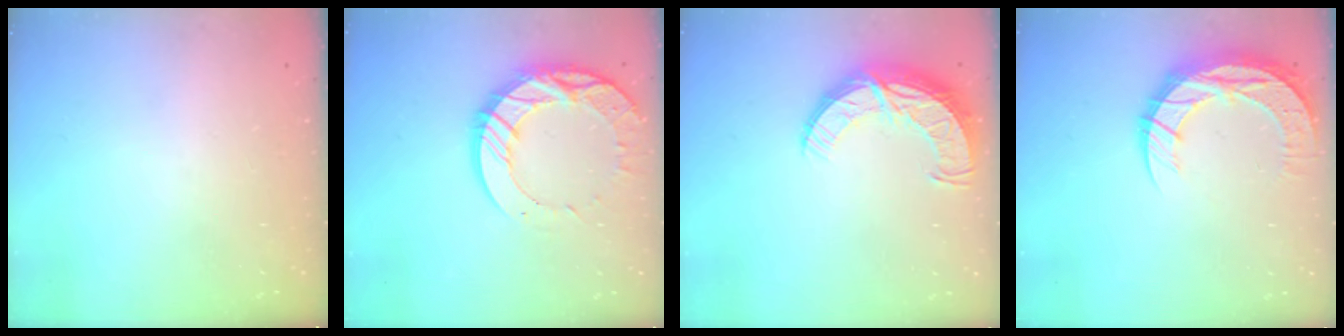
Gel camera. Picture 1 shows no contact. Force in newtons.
{"total": 16.6, "press": 16.5, "slide": 1.3}
{"total": 11.7, "press": 11.7, "slide": 0.9}
{"total": 12.2, "press": 12.2, "slide": 0.9}